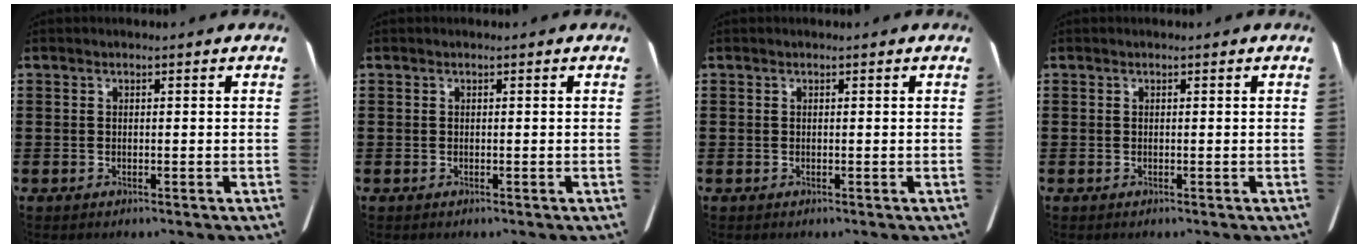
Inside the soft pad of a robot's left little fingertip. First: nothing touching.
{"total": 0.0}
{"total": 0.0}
{"total": 0.0}